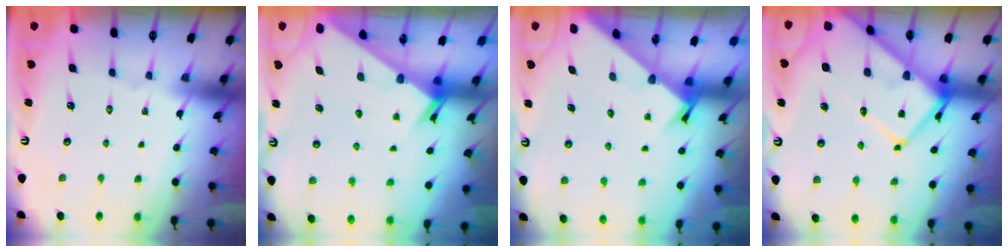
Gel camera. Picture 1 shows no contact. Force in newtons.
{"total": 2.3, "press": 2.3, "slide": 0.1}
{"total": 2.3, "press": 2.3, "slide": 0.1}
{"total": 17.7, "press": 17.6, "slide": 1.6}